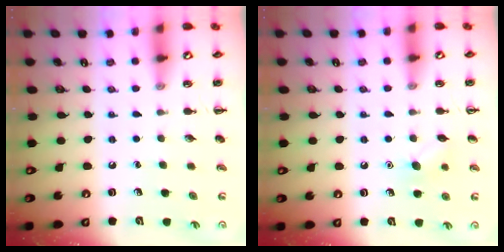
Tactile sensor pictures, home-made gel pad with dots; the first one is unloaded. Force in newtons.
{"total": 6.1, "press": 5.9, "slide": 1.6}